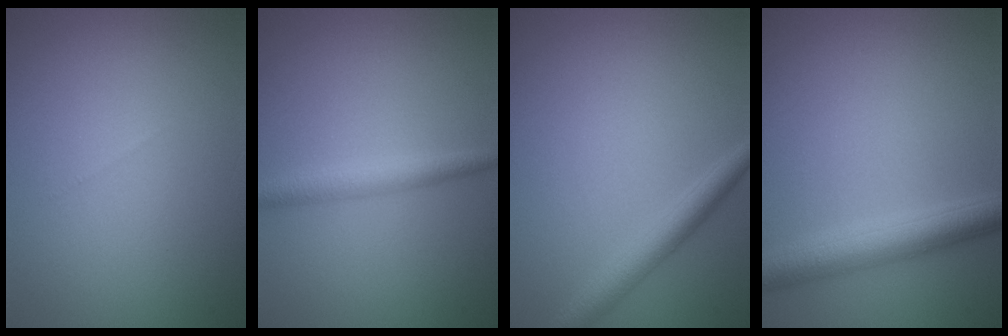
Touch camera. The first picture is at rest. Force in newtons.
{"total": 2.3, "press": 2.3, "slide": 0.0}
{"total": 2.8, "press": 2.8, "slide": 0.1}
{"total": 4.3, "press": 4.3, "slide": 0.1}